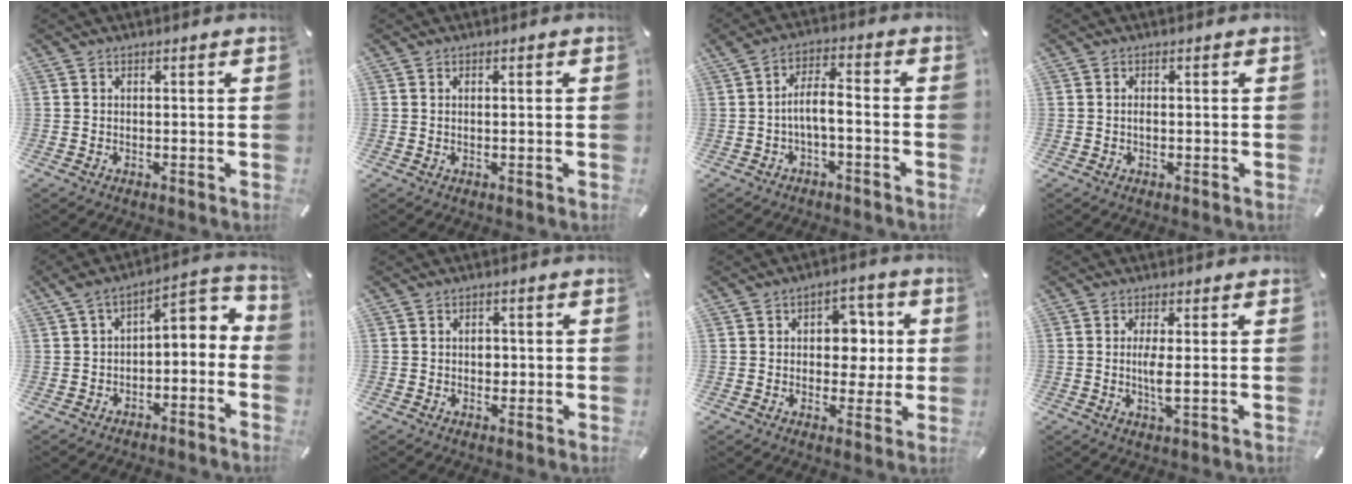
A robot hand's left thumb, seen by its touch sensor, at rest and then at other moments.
{"total": 0.9, "force": [0.0, 0.1, 0.9], "torque": [-0.016, -0.002, 0.001]}
{"total": 6.1, "force": [-2.0, 1.9, 5.5], "torque": [-0.102, 0.012, -0.038]}
{"total": 1.1, "force": [-0.2, 0.4, 1.0], "torque": [-0.020, -0.002, -0.004]}
{"total": 5.2, "force": [-0.9, 3.4, 3.9], "torque": [-0.045, -0.001, -0.025]}
{"total": 2.0, "force": [-0.2, 1.7, 1.2], "torque": [-0.008, -0.002, -0.008]}
{"total": 8.5, "force": [0.7, 6.5, 5.4], "torque": [-0.058, -0.003, 0.006]}
{"total": 4.3, "force": [0.0, 0.8, 4.3], "torque": [-0.093, -0.013, -0.005]}